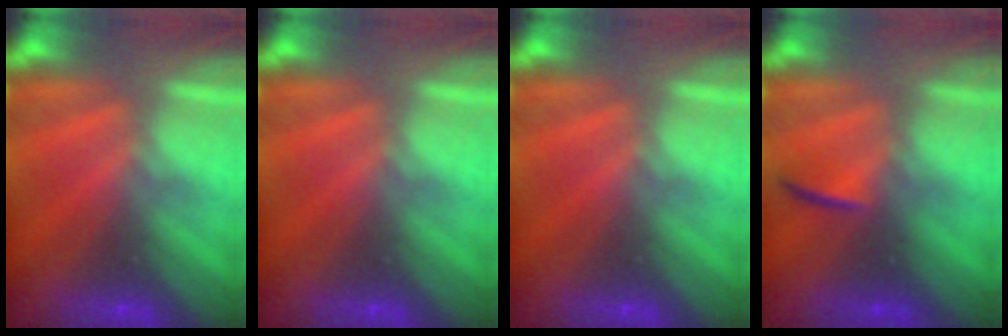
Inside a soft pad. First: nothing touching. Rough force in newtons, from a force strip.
{"total": 0.0}
{"total": 0.0}
{"total": 1.8}